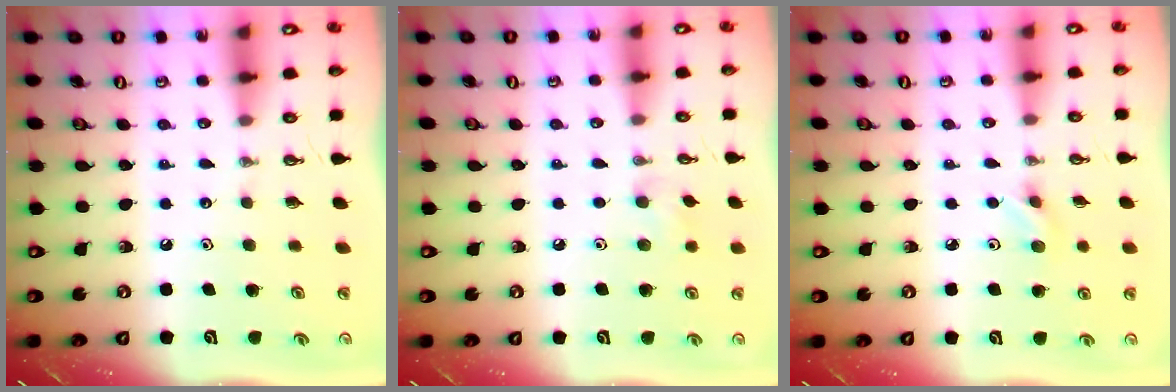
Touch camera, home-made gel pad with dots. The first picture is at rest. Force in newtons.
{"total": 6.8, "press": 6.7, "slide": 0.7}
{"total": 4.1, "press": 4.0, "slide": 1.1}